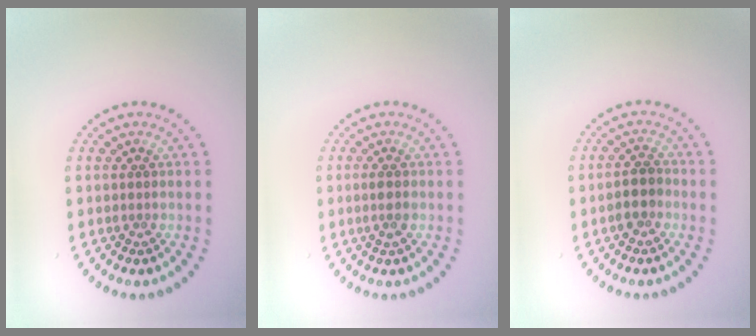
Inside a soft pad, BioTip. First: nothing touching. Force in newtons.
{"total": 1.3, "press": 1.2, "slide": 0.4}
{"total": 2.2, "press": 2.0, "slide": 0.9}